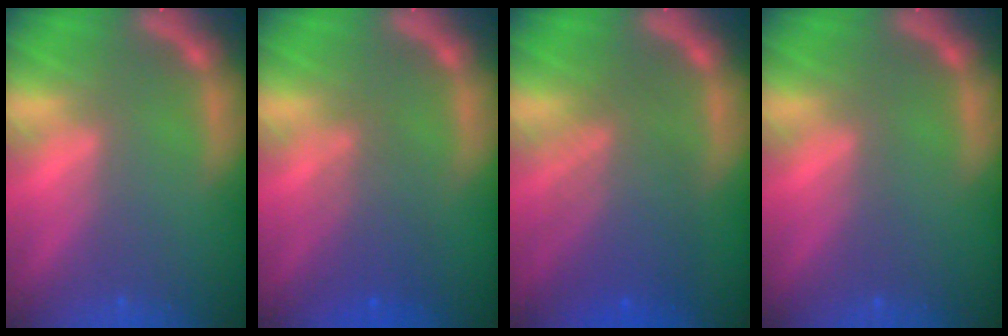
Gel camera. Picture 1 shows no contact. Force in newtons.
{"total": 3.5}
{"total": 6.6}
{"total": 0.0}